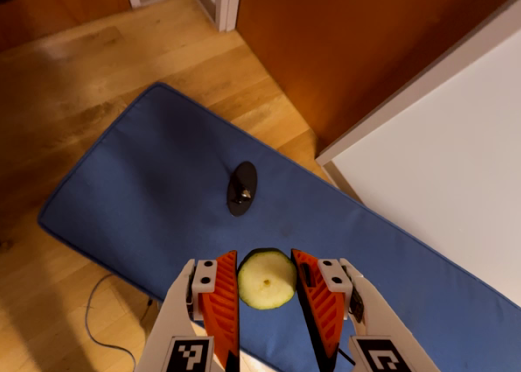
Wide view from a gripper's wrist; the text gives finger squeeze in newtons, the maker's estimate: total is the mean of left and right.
{"total": 11.0, "left": 11.7, "right": 10.4}